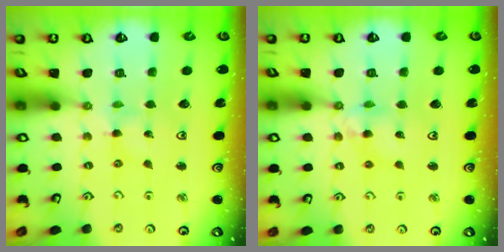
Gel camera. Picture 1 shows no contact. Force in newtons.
{"total": 7.7, "press": 7.7, "slide": 0.7}